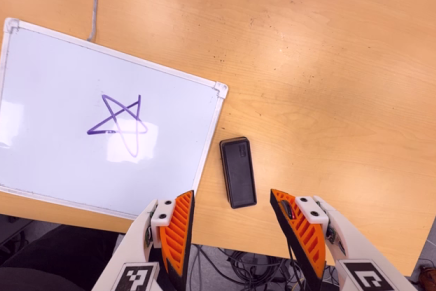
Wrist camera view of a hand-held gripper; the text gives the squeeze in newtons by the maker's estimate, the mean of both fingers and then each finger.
{"total": 0.0}